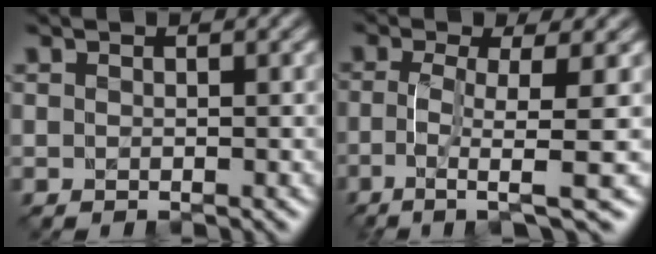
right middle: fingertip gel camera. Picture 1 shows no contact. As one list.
[{"total": 4.9, "force": [-1.2, 0.8, 4.7], "torque": [-0.082, -0.010, -0.031]}]